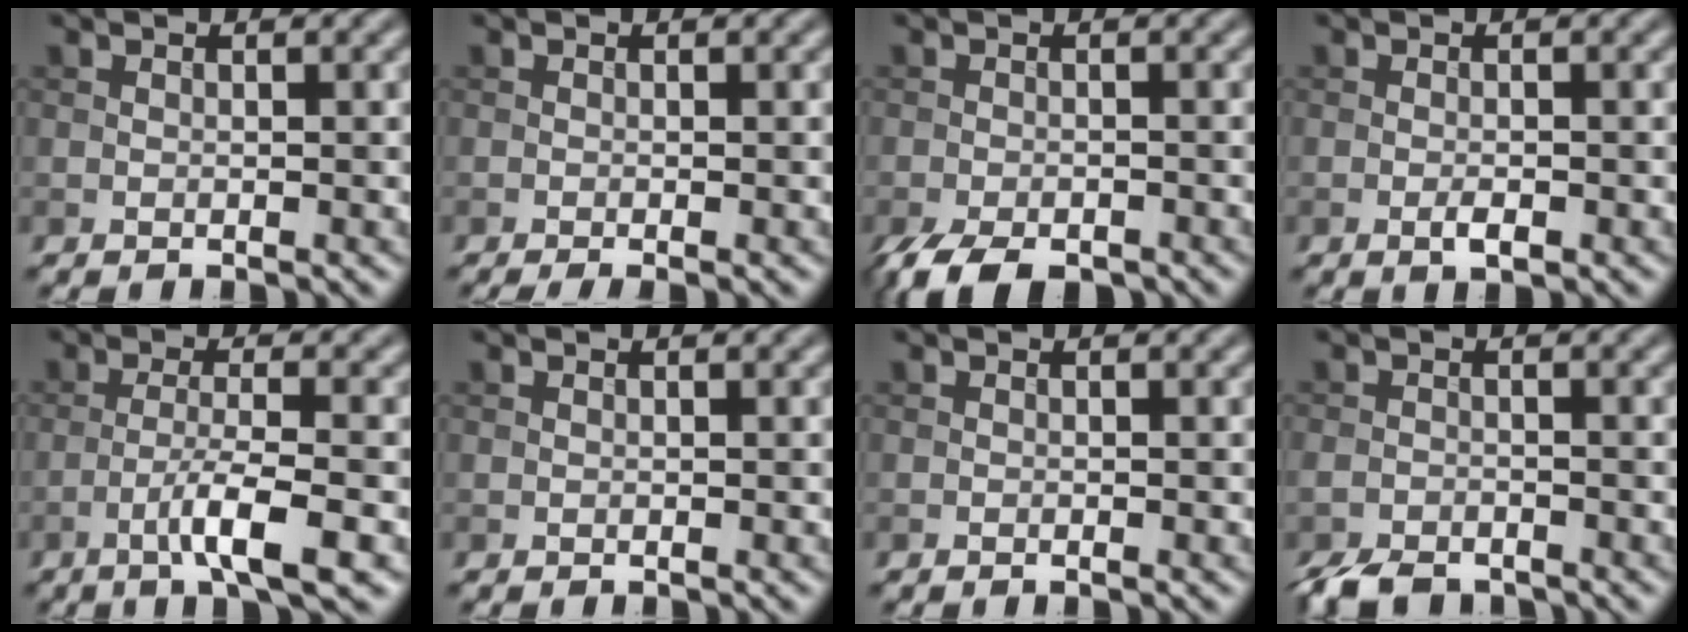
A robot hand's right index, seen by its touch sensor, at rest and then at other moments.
{"total": 1.6, "force": [-0.7, 0.4, 1.4], "torque": [-0.020, -0.006, -0.014]}
{"total": 4.6, "force": [-3.5, 1.6, 2.5], "torque": [-0.040, -0.010, -0.064]}
{"total": 1.4, "force": [-0.6, 0.5, 1.1], "torque": [-0.023, -0.002, -0.011]}
{"total": 5.0, "force": [-2.2, 0.7, 4.4], "torque": [-0.076, 0.006, -0.044]}
{"total": 0.0}
{"total": 0.0}
{"total": 4.1, "force": [-3.5, 1.5, 1.6], "torque": [-0.023, -0.011, -0.070]}